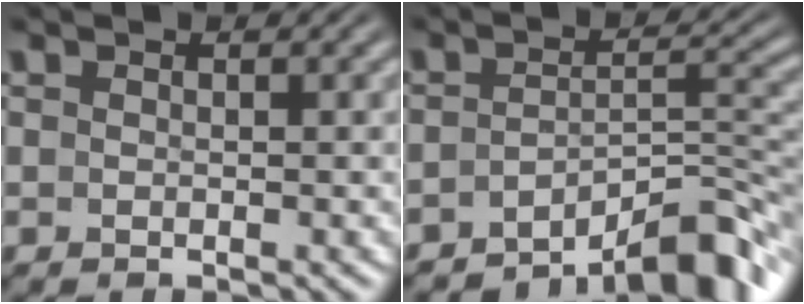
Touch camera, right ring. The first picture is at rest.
{"total": 9.6, "force": [-6.7, 3.5, 5.9], "torque": [-0.063, -0.025, -0.089]}